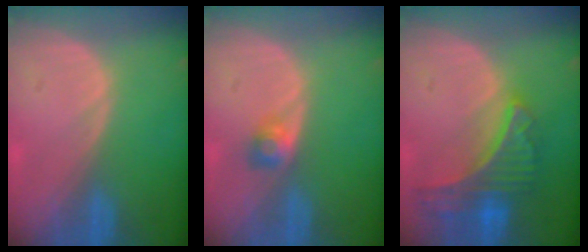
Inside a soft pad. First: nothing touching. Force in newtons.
{"total": 2.5, "press": 2.3, "slide": 1.0}
{"total": 9.0, "press": 7.9, "slide": 4.4}